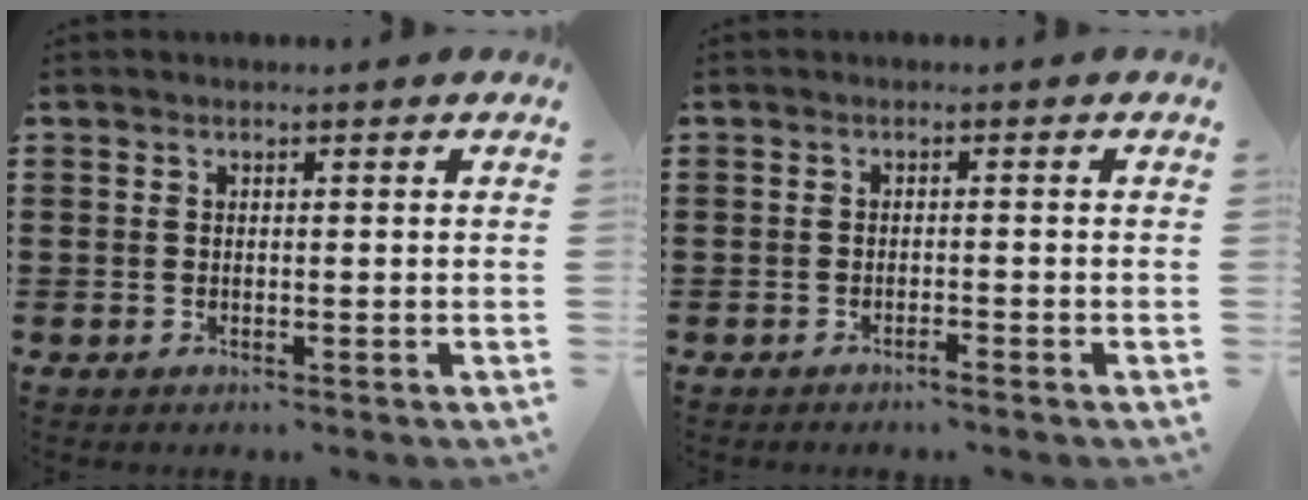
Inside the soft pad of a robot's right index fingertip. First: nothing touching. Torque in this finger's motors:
{"motor_torque": [0.00, -0.03, 0.09, 0.01]}